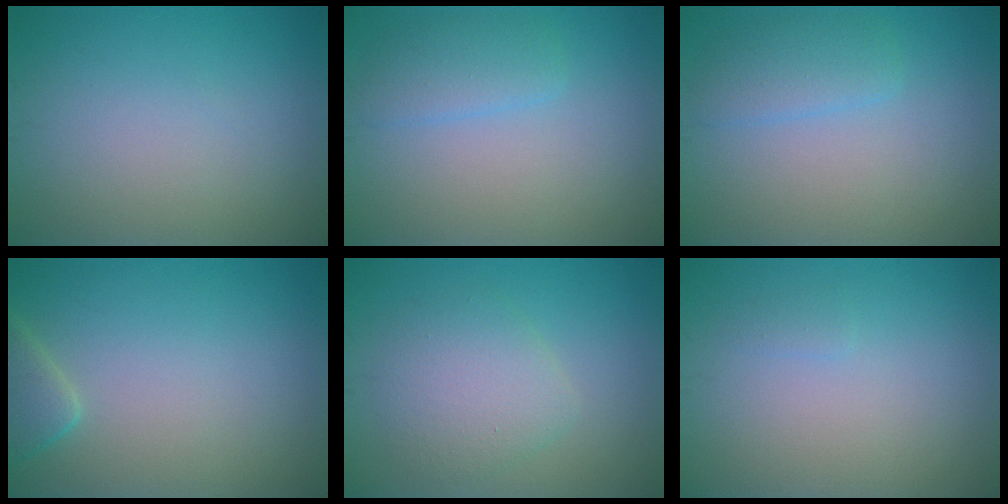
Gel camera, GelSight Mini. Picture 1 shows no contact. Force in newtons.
{"total": 2.4, "press": 2.3, "slide": 0.1}
{"total": 2.4, "press": 2.3, "slide": 0.1}
{"total": 2.4, "press": 2.4, "slide": 0.3}
{"total": 3.6, "press": 3.6, "slide": 0.4}
{"total": 0.6, "press": 0.5, "slide": 0.1}